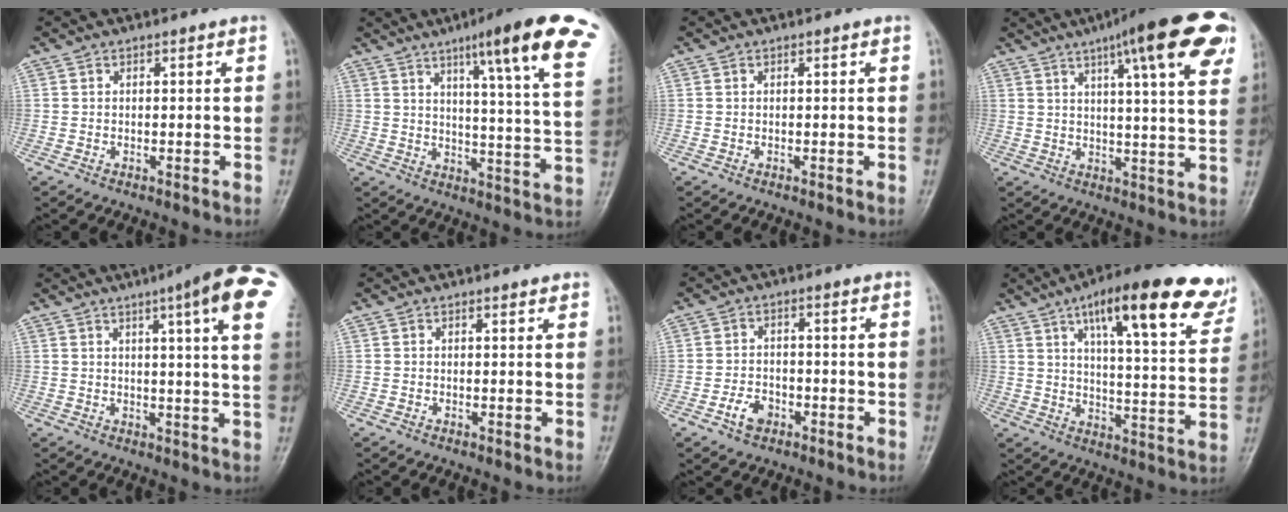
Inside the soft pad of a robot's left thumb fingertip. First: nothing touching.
{"total": 21.5, "force": [12.1, 2.1, 17.7], "torque": [-0.224, -0.038, 0.151]}
{"total": 0.0}
{"total": 19.5, "force": [10.2, 3.7, 16.2], "torque": [-0.210, -0.014, 0.131]}
{"total": 15.6, "force": [7.2, 1.7, 13.7], "torque": [-0.170, -0.013, 0.076]}
{"total": 1.0, "force": [0.8, 0.4, 0.3], "torque": [-0.003, -0.003, 0.008]}
{"total": 4.3, "force": [-2.1, 2.9, 2.3], "torque": [-0.031, 0.015, -0.039]}
{"total": 23.0, "force": [13.6, 6.0, 17.5], "torque": [-0.222, -0.035, 0.189]}